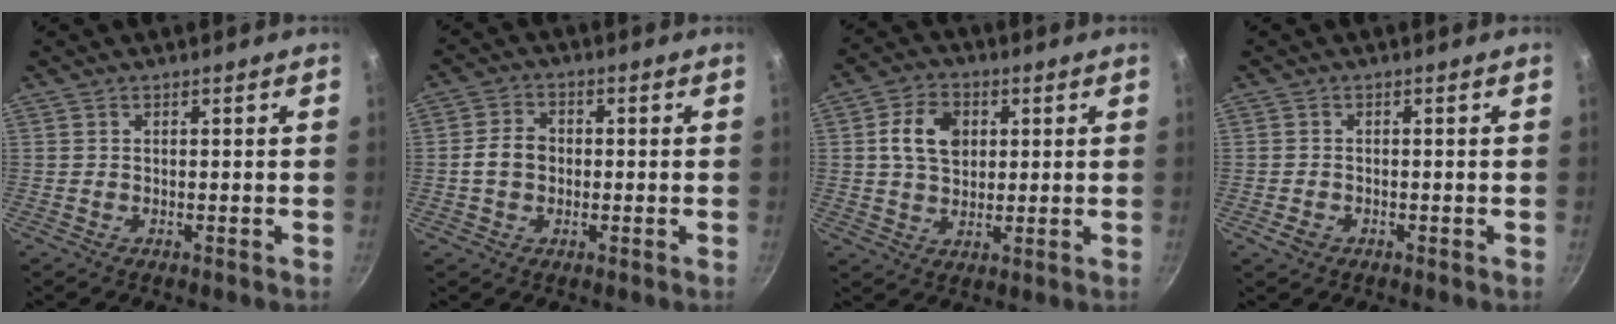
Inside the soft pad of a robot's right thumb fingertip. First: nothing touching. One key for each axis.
{"total": 3.9, "fx": 0.0, "fy": 3.4, "fz": 1.9, "tx": -0.016, "ty": 0.007, "tz": -0.005}
{"total": 9.0, "fx": 2.0, "fy": 6.6, "fz": 5.7, "tx": -0.082, "ty": 0.004, "tz": 0.030}
{"total": 2.2, "fx": -1.1, "fy": 1.6, "fz": 1.1, "tx": -0.018, "ty": 0.008, "tz": -0.018}